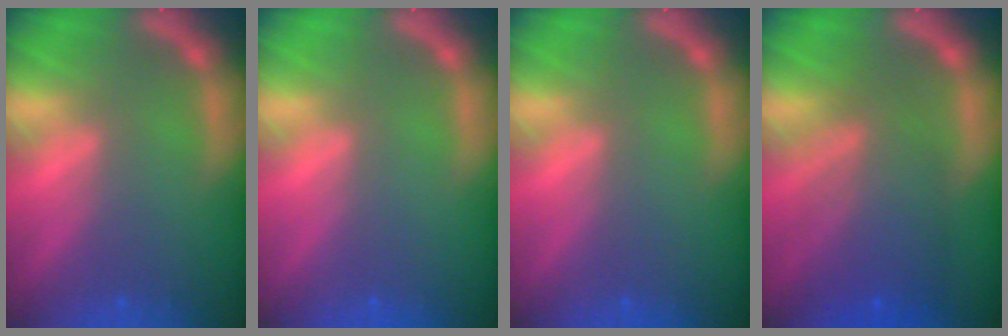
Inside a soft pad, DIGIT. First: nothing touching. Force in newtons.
{"total": 0.0}
{"total": 0.0}
{"total": 7.1}